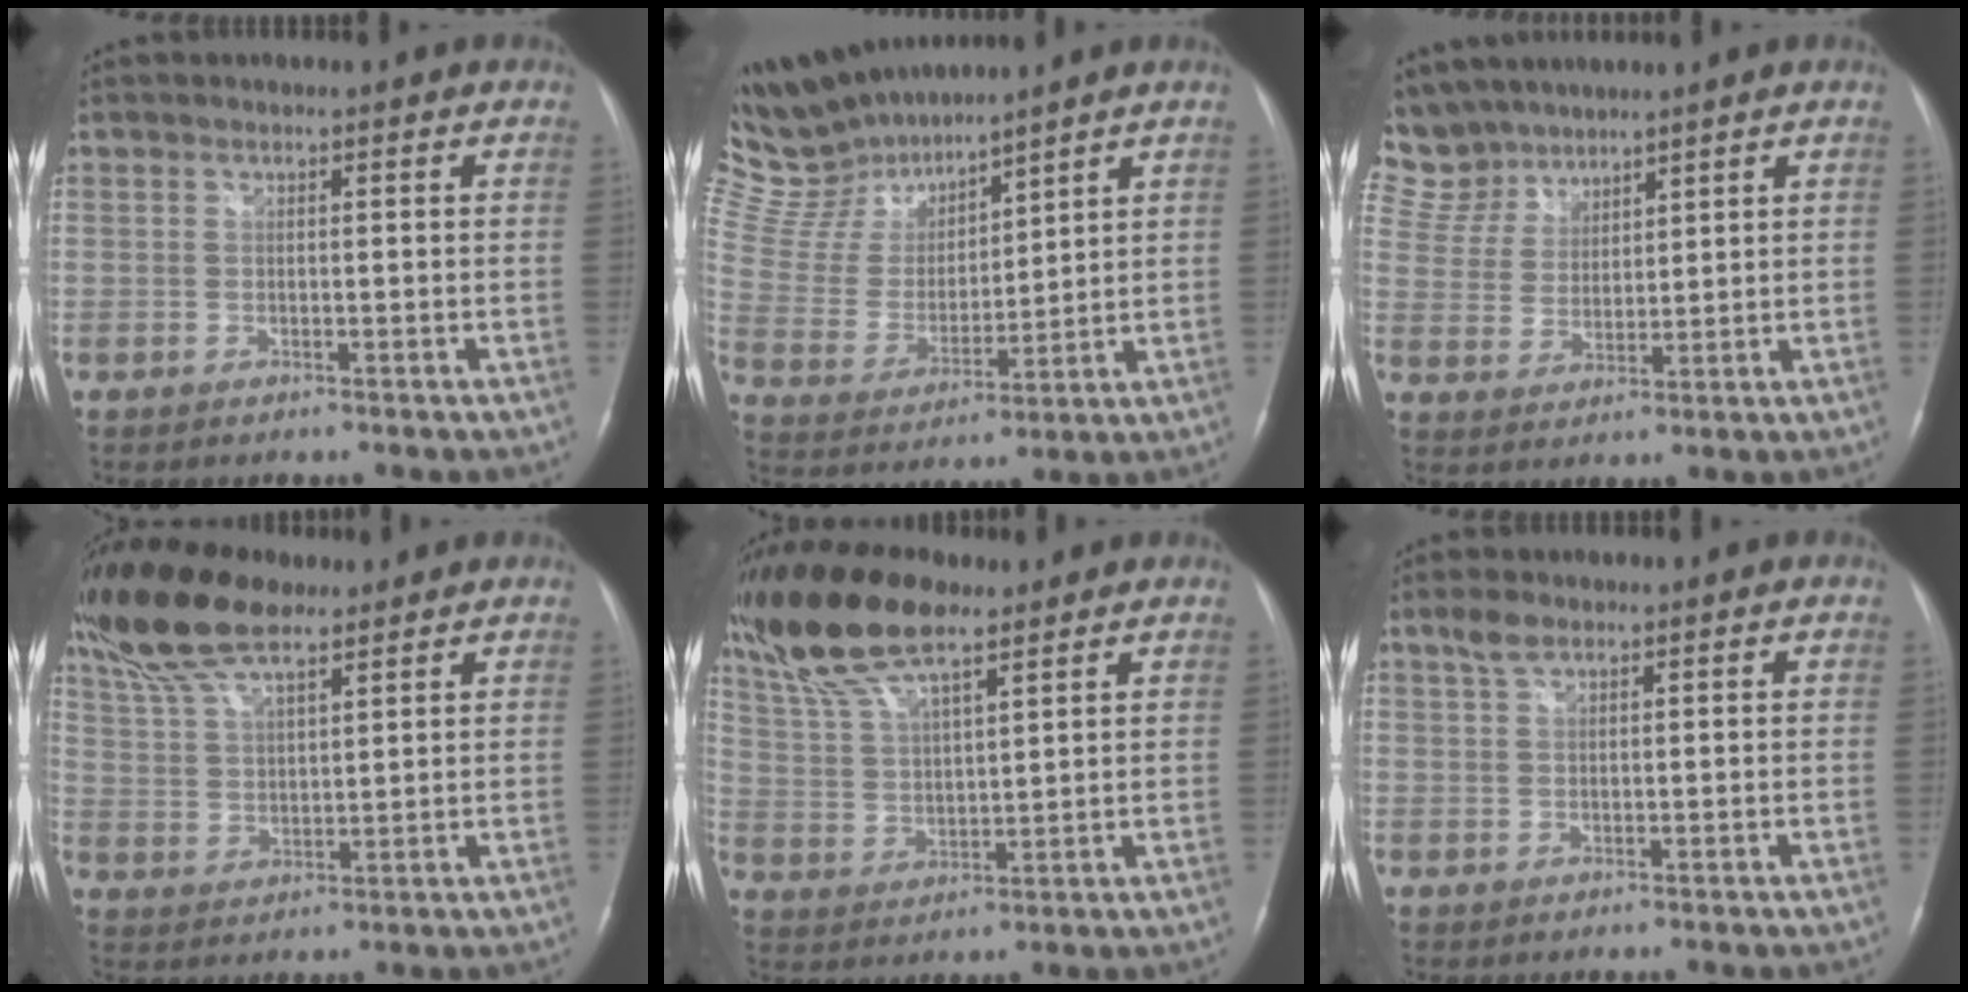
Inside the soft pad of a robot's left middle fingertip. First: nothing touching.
{"total": 13.7, "force": [12.8, 3.3, 3.8], "torque": [-0.096, 0.016, 0.258]}
{"total": 9.7, "force": [8.4, 4.7, 0.3], "torque": [-0.018, 0.014, 0.181]}
{"total": 11.6, "force": [9.2, 3.2, 6.3], "torque": [-0.134, 0.021, 0.176]}
{"total": 13.4, "force": [10.0, 3.5, 8.2], "torque": [-0.174, 0.021, 0.195]}
{"total": 2.1, "force": [1.4, 0.9, 1.2], "torque": [-0.031, 0.013, 0.031]}